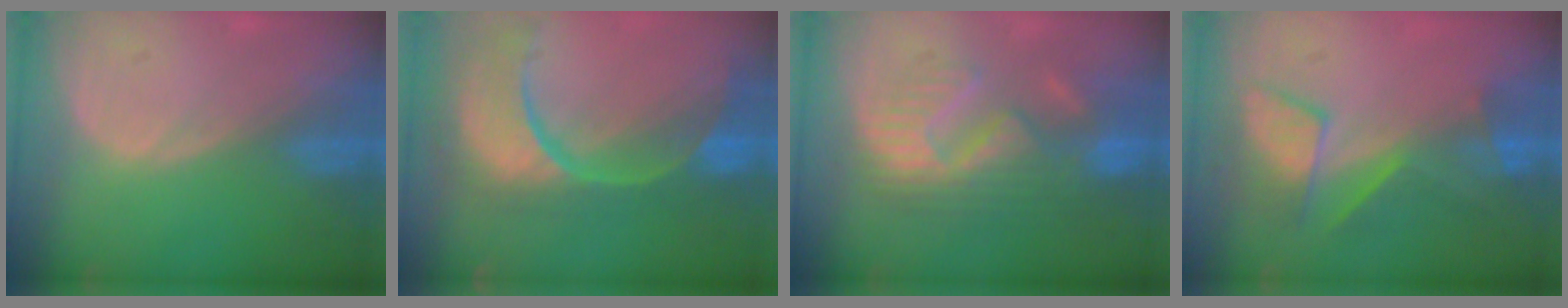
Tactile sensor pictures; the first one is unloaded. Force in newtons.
{"total": 13.7, "press": 10.8, "slide": 8.4}
{"total": 10.8, "press": 9.9, "slide": 4.3}
{"total": 8.0, "press": 7.3, "slide": 3.4}